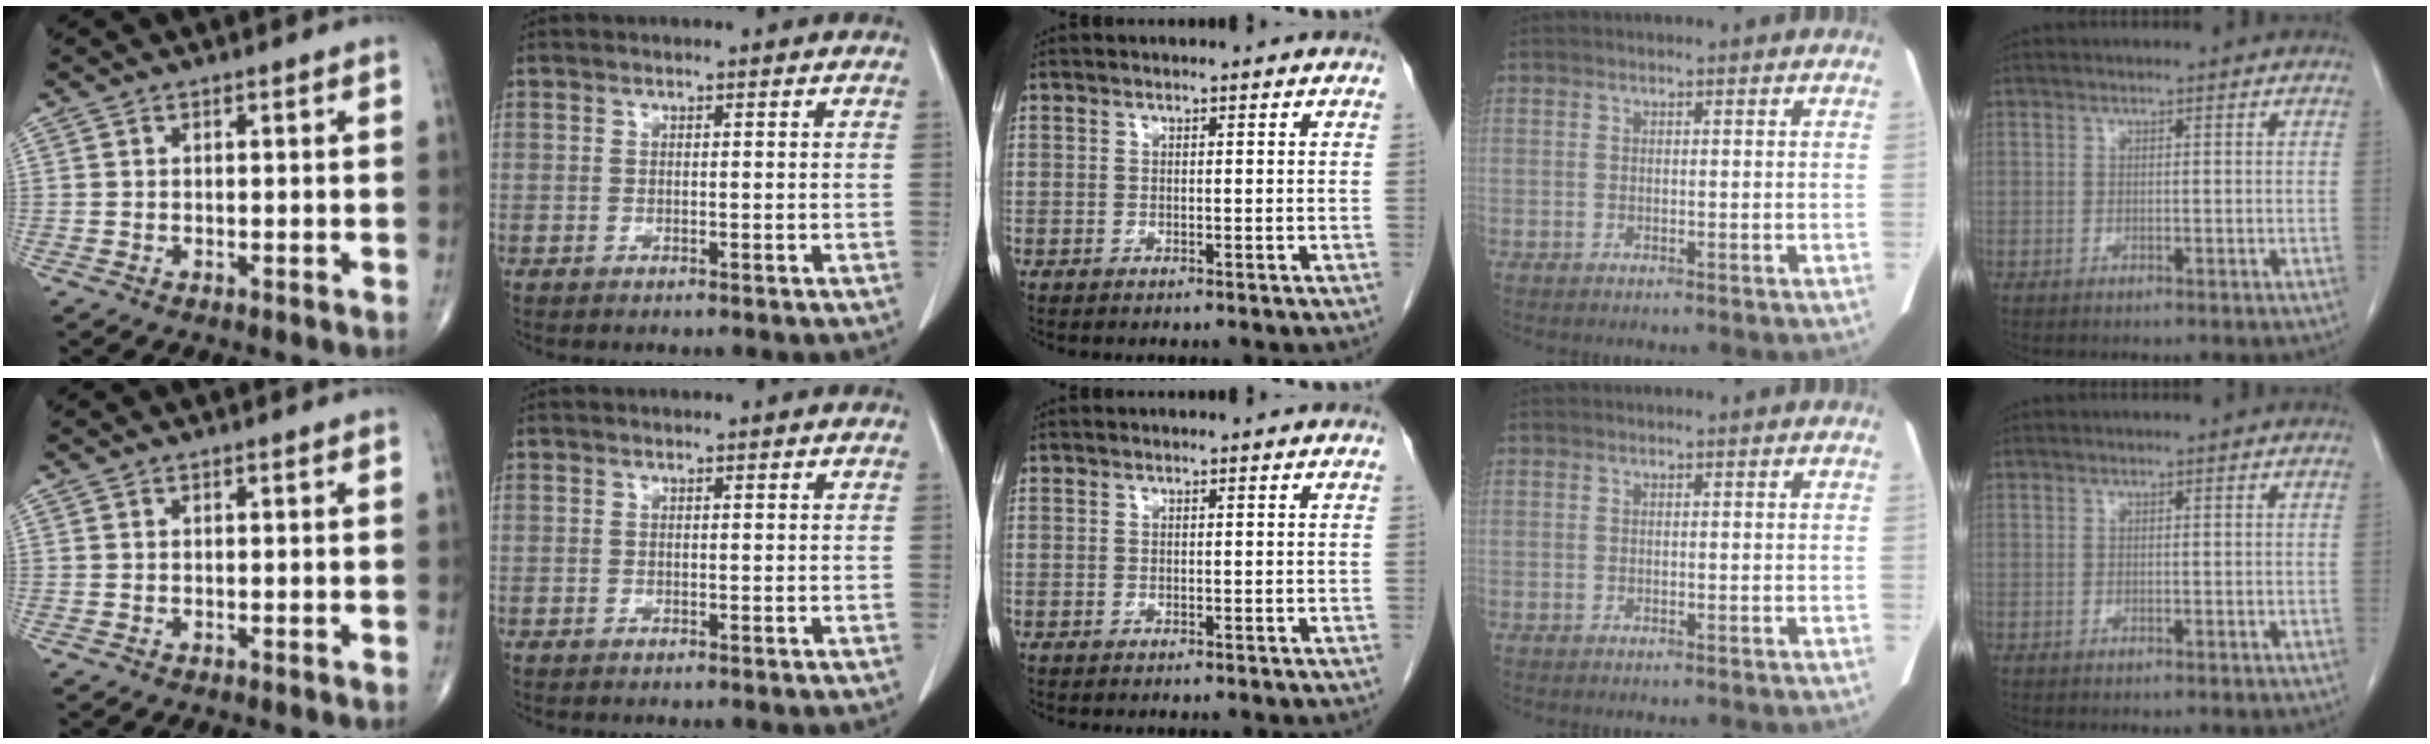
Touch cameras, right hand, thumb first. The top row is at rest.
{}